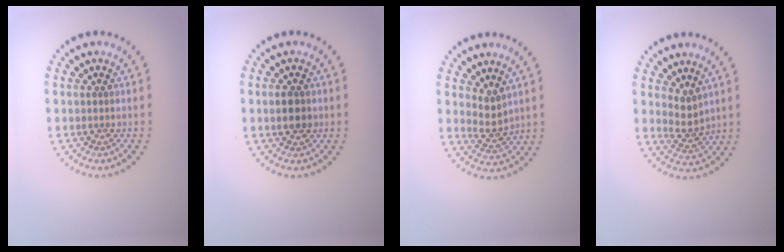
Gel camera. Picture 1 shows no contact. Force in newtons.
{"total": 1.8, "press": 1.8, "slide": 0.1}
{"total": 2.1, "press": 1.5, "slide": 1.4}
{"total": 2.1, "press": 1.7, "slide": 1.3}